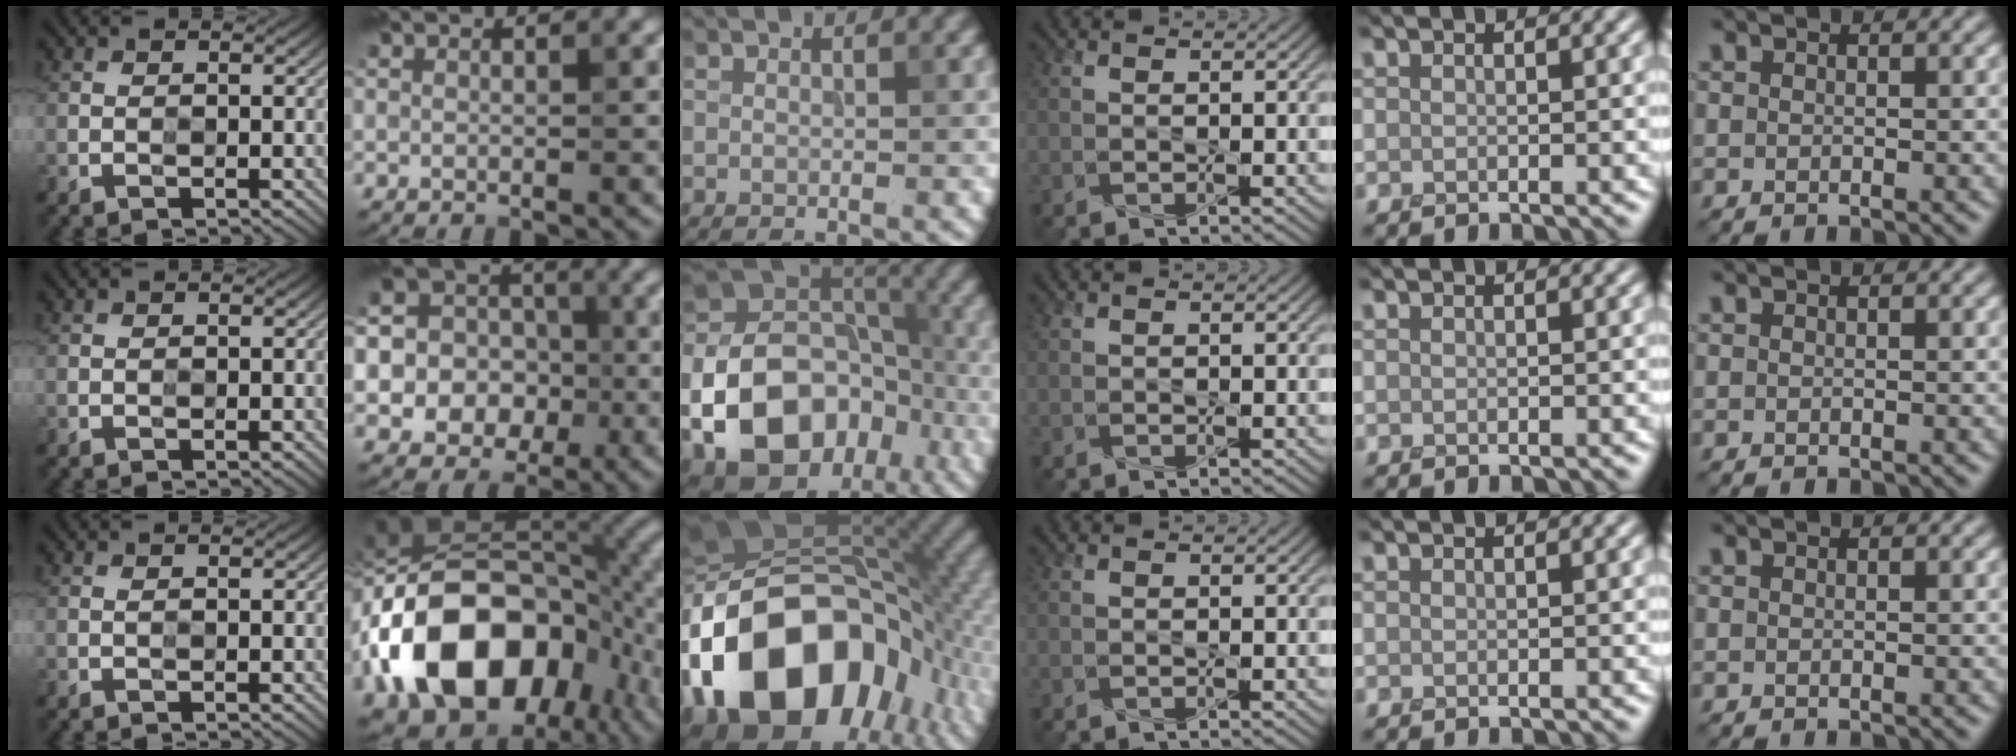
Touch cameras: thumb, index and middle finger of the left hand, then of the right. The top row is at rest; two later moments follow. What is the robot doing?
{"motion": "press", "object": "gel pad"}